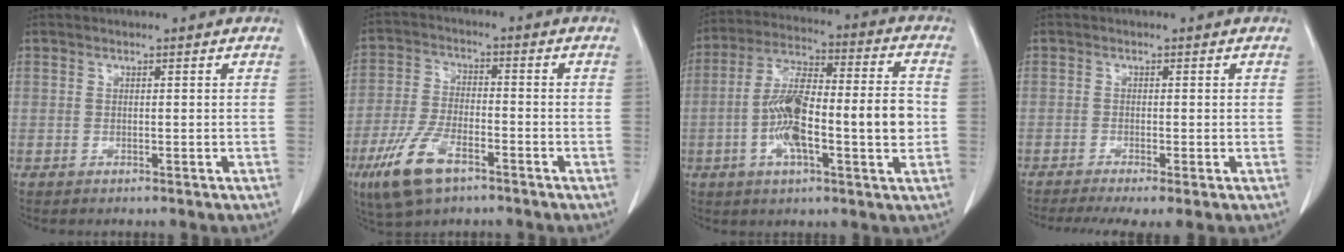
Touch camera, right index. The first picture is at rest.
{"total": 9.9, "force": [-5.8, 3.8, 7.1], "torque": [-0.158, -0.011, -0.106]}
{"total": 16.2, "force": [-2.3, 3.4, 15.7], "torque": [-0.278, 0.022, -0.039]}
{"total": 5.8, "force": [-4.0, 0.7, 4.1], "torque": [-0.064, -0.013, -0.066]}